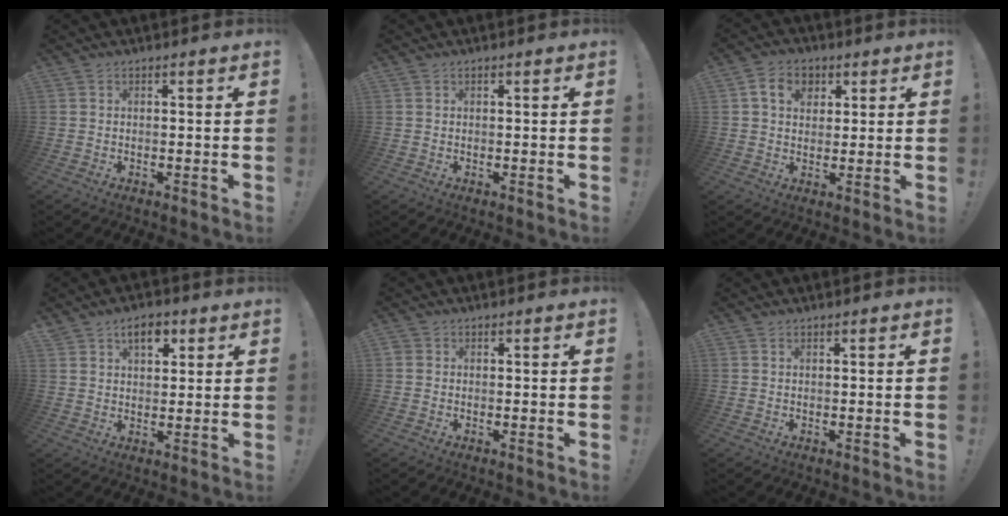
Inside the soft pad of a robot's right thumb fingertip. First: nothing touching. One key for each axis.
{"total": 0.0}
{"total": 8.3, "fx": 3.1, "fy": 6.3, "fz": 4.5, "tx": -0.064, "ty": 0.002, "tz": 0.058}
{"total": 6.5, "fx": 3.3, "fy": 4.0, "fz": 4.0, "tx": -0.050, "ty": -0.007, "tz": 0.056}
{"total": 1.1, "fx": 0.3, "fy": 0.9, "fz": 0.5, "tx": -0.009, "ty": 0.001, "tz": 0.005}
{"total": 0.0}